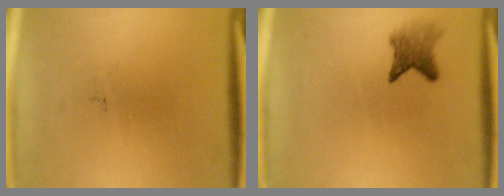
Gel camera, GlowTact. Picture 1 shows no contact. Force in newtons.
{"total": 3.1}